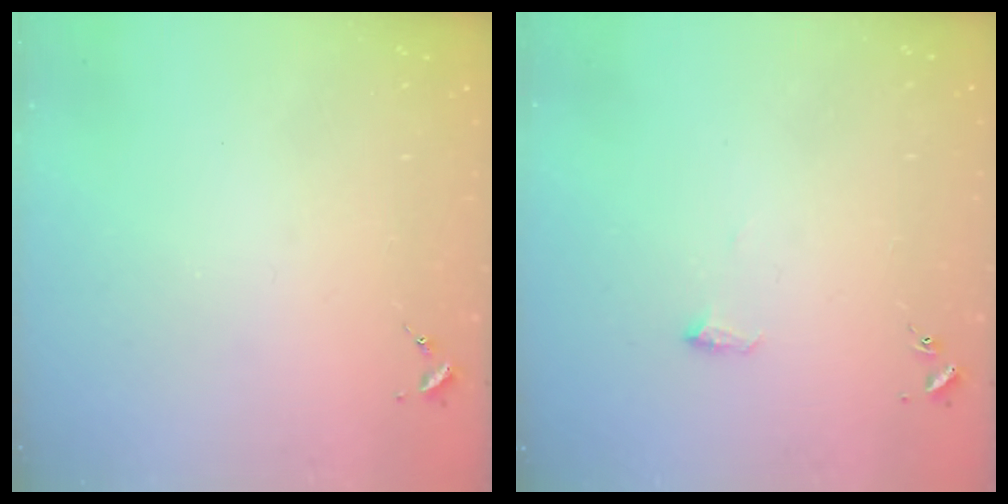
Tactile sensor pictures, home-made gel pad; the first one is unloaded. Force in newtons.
{"total": 6.0, "press": 6.0, "slide": 0.7}